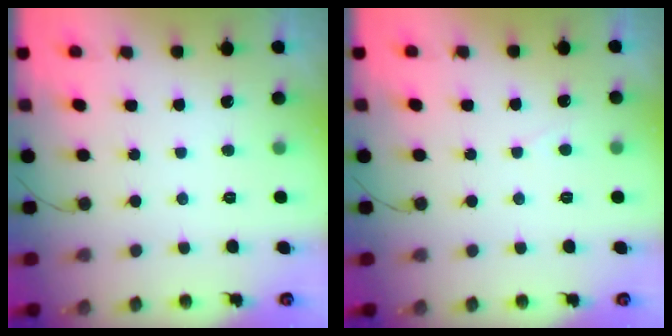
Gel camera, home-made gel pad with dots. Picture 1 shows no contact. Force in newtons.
{"total": 2.1, "press": 2.1, "slide": 0.4}